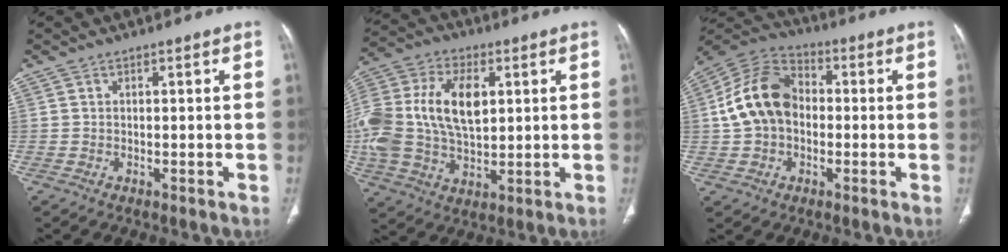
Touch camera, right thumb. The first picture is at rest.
{"total": 22.3, "force": [3.4, 13.7, 17.3], "torque": [-0.389, 0.012, 0.063]}
{"total": 13.9, "force": [0.0, 10.3, 9.4], "torque": [-0.167, 0.034, -0.011]}